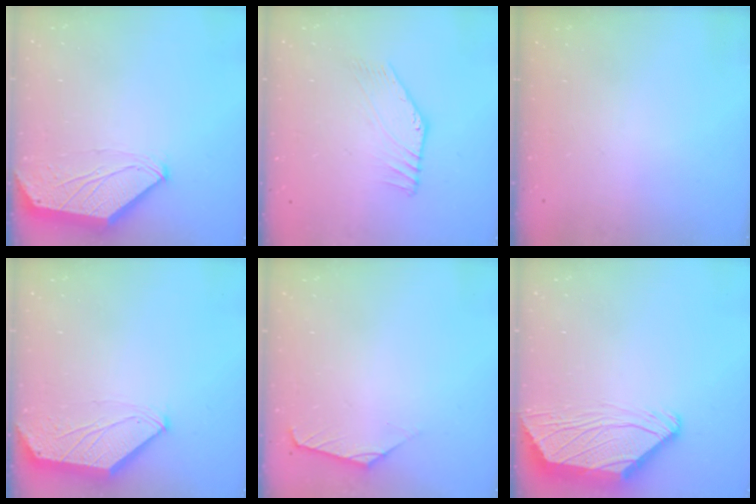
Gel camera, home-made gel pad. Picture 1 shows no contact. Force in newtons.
{"total": 2.9, "press": 2.9, "slide": 0.3}
{"total": 0.0}
{"total": 0.5, "press": 0.4, "slide": 0.3}
{"total": 1.0, "press": 0.9, "slide": 0.3}
{"total": 3.1, "press": 3.0, "slide": 0.8}